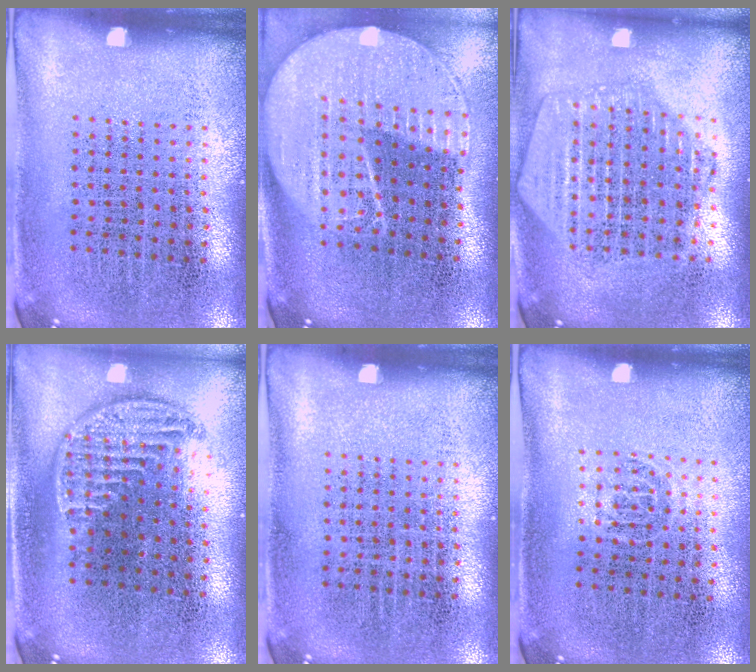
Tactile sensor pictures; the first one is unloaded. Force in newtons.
{"total": 2.2, "press": 1.9, "slide": 1.2}
{"total": 2.0, "press": 1.9, "slide": 0.8}
{"total": 1.2, "press": 1.0, "slide": 0.7}
{"total": 0.0}
{"total": 0.6, "press": 0.4, "slide": 0.4}